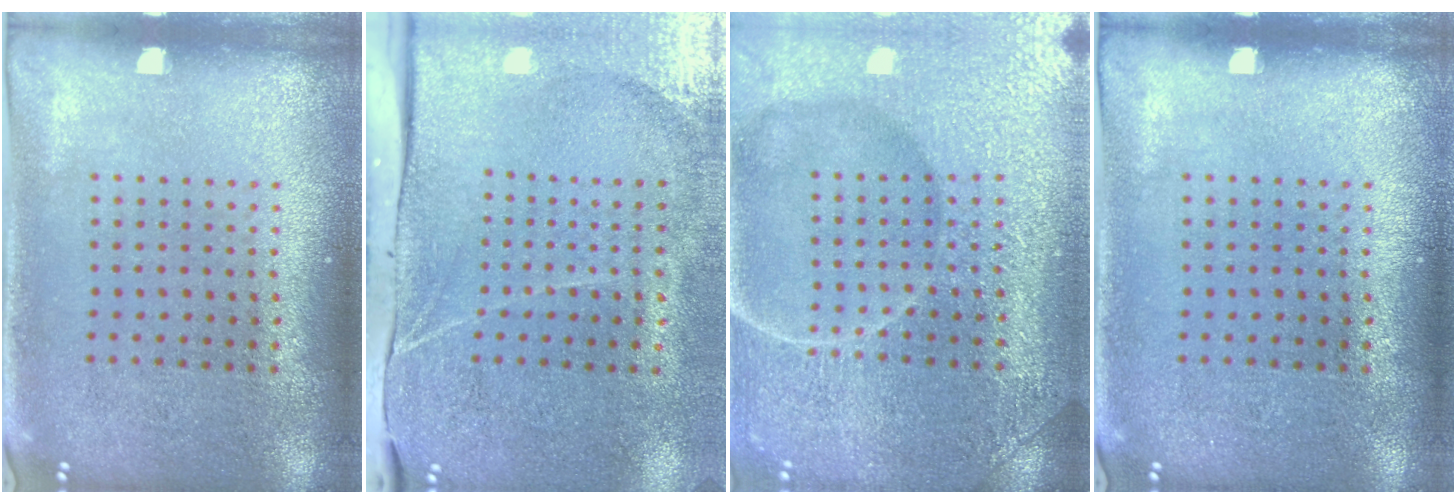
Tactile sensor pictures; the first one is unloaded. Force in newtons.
{"total": 4.4, "press": 3.5, "slide": 2.6}
{"total": 7.6, "press": 7.5, "slide": 1.0}
{"total": 0.0}